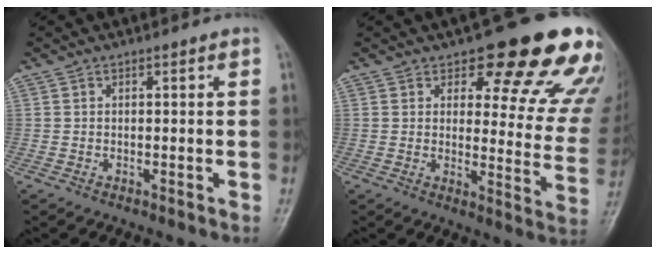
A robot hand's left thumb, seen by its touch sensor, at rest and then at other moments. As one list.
[{"total": 19.5, "force": [13.5, 7.5, 12.0], "torque": [-0.091, -0.076, 0.152]}]